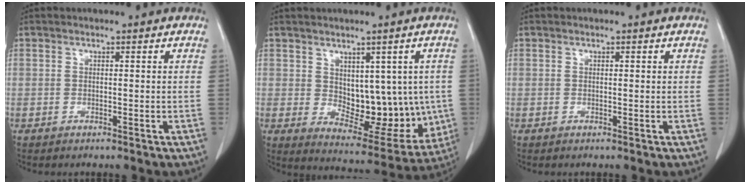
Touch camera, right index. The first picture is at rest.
{"total": 12.4, "force": [0.8, 7.1, 10.2], "torque": [-0.117, 0.000, 0.041]}
{"total": 0.0}